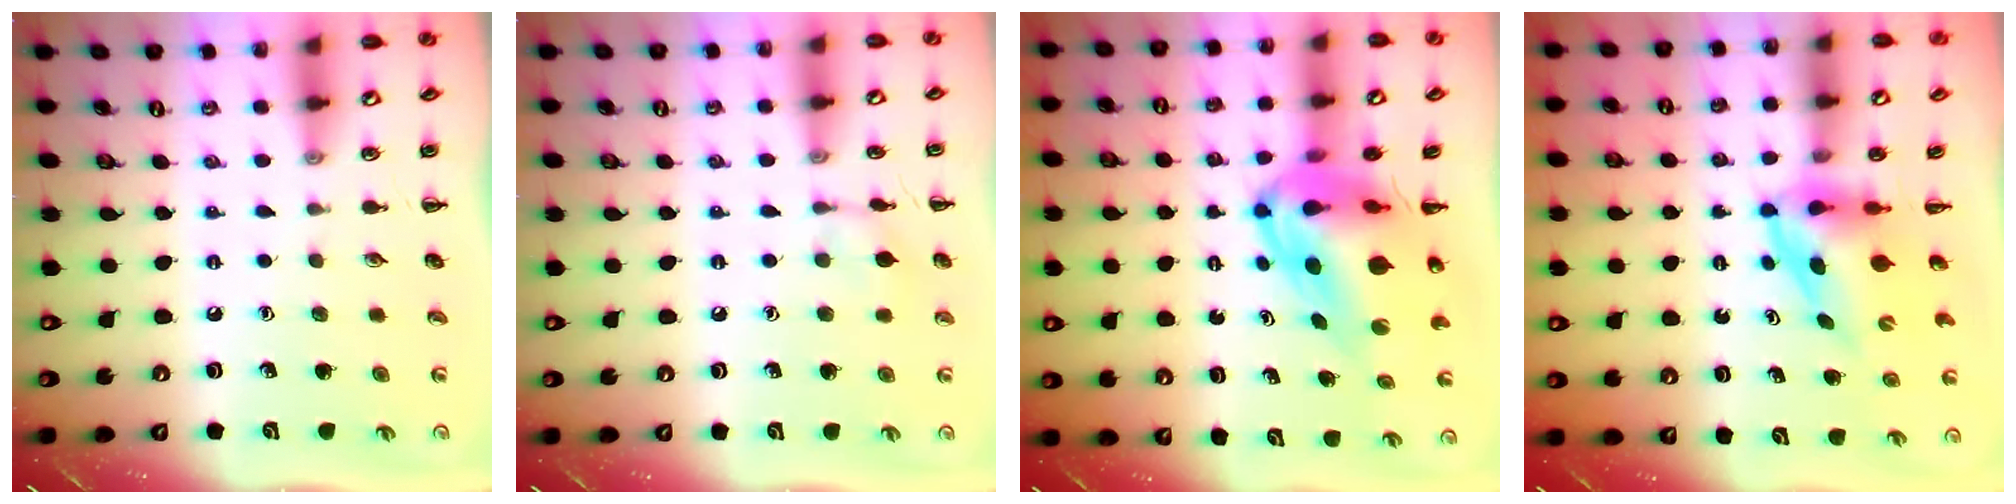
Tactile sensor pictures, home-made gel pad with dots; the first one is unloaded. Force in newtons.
{"total": 7.7, "press": 7.4, "slide": 1.9}
{"total": 10.6, "press": 10.0, "slide": 3.4}
{"total": 3.9, "press": 3.8, "slide": 0.7}